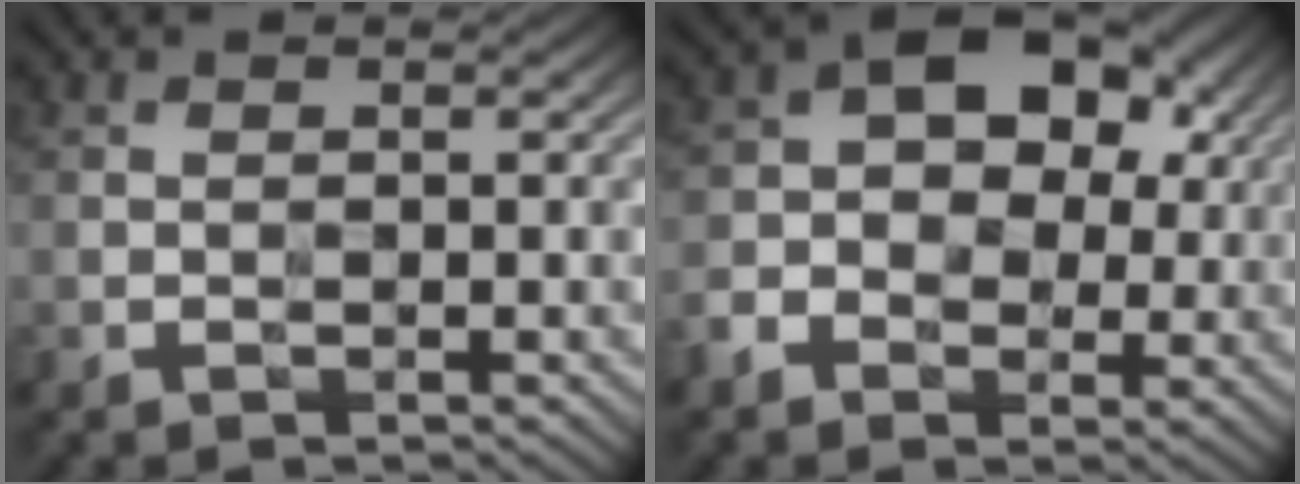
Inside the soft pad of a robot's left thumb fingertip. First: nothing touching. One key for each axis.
{"total": 9.5, "fx": -0.2, "fy": 6.9, "fz": 6.5, "tx": -0.098, "ty": 0.004, "tz": -0.018}